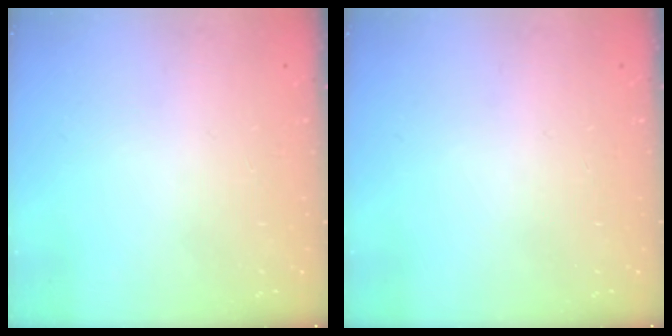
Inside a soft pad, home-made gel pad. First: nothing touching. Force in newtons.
{"total": 0.0}